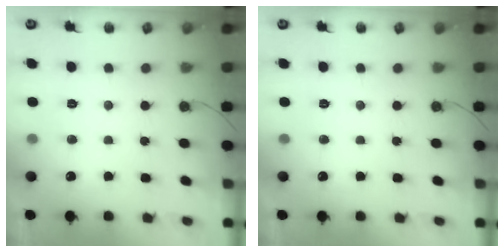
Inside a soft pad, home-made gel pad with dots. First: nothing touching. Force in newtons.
{"total": 0.0}